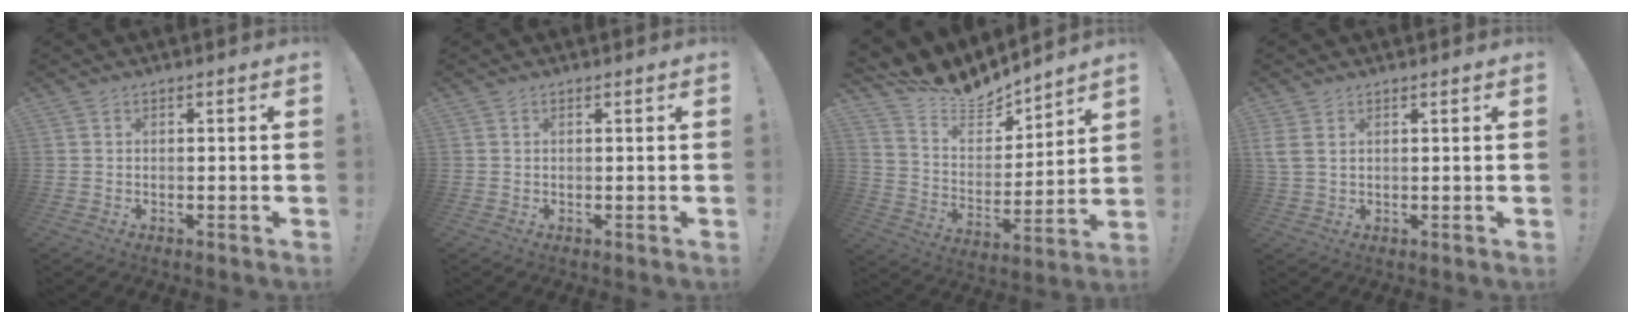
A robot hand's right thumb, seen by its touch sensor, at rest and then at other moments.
{"total": 0.0}
{"total": 9.7, "force": [9.3, 2.8, 0.5], "torque": [-0.039, -0.088, 0.170]}
{"total": 3.5, "force": [1.6, 2.2, 2.2], "torque": [-0.056, 0.000, 0.032]}